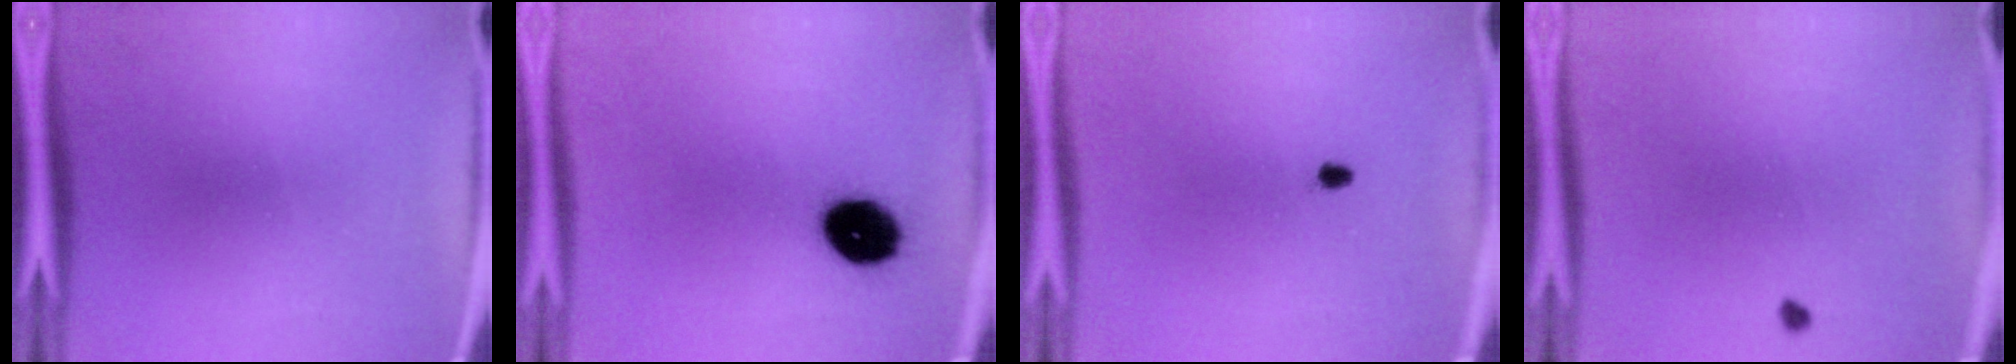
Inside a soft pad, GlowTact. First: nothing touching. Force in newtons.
{"total": 11.3}
{"total": 0.9}
{"total": 0.7}